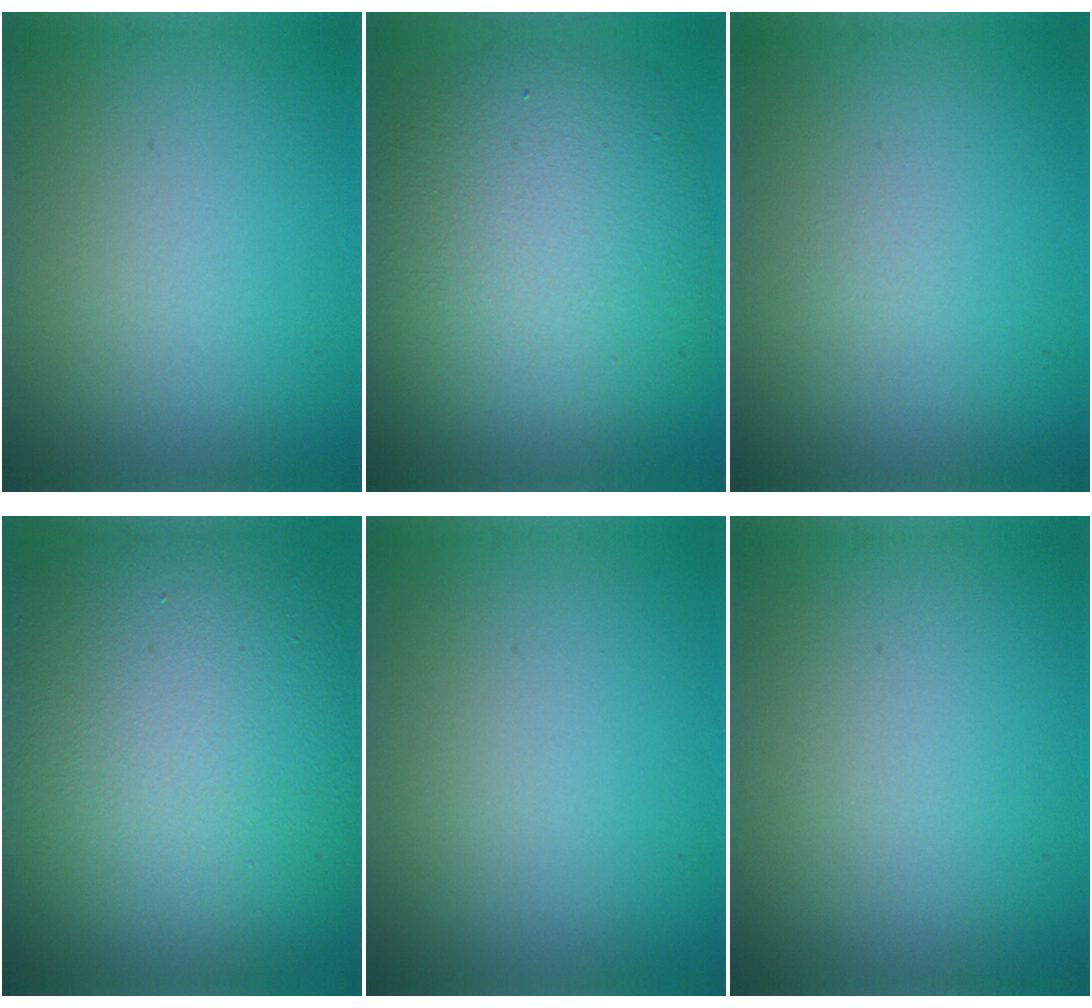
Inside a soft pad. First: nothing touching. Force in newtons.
{"total": 10.4, "press": 10.3, "slide": 0.7}
{"total": 0.0}
{"total": 17.9, "press": 17.8, "slide": 1.2}
{"total": 0.0}
{"total": 0.0}